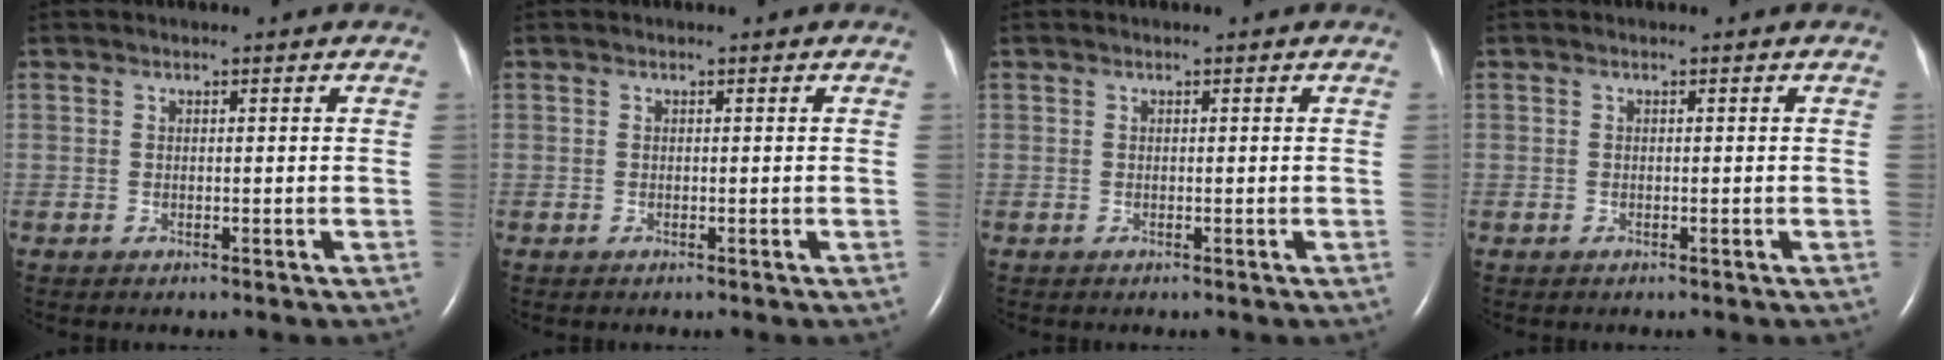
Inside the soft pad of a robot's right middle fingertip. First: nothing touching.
{"total": 0.0}
{"total": 0.0}
{"total": 0.0}